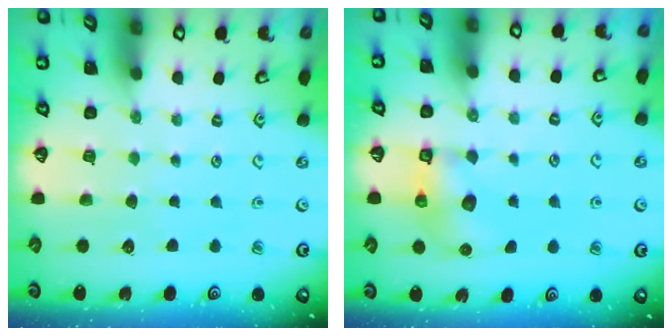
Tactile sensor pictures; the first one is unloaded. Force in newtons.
{"total": 6.6, "press": 6.6, "slide": 0.2}